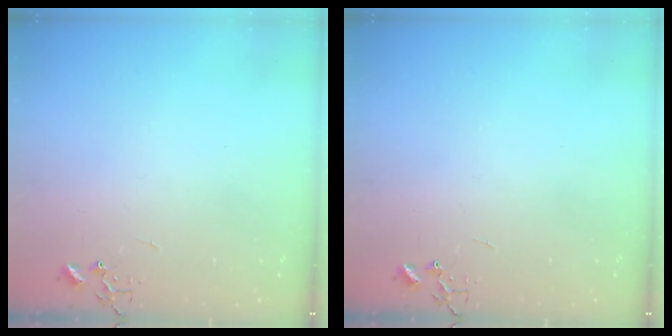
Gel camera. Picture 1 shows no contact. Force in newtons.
{"total": 0.0}